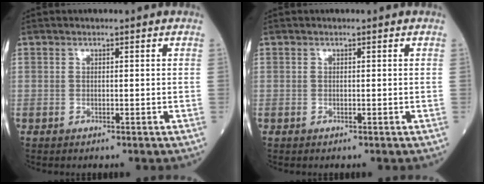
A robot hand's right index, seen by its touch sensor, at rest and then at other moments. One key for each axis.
{"total": 0.0}